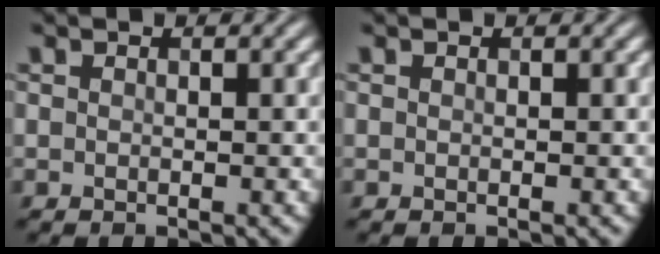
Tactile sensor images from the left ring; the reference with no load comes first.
{"total": 0.0}